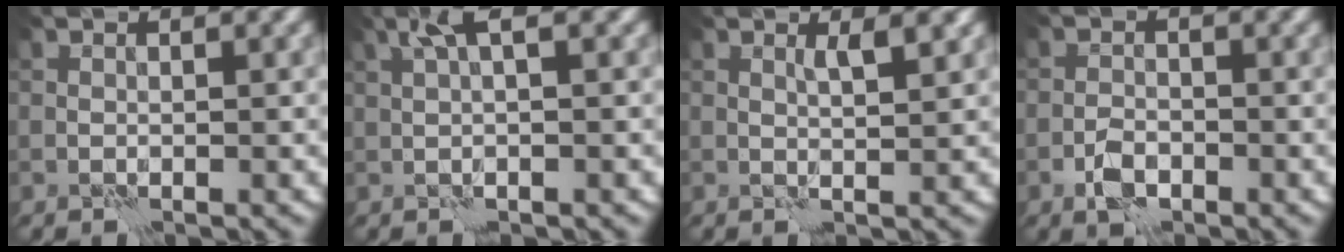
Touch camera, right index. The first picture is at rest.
{"total": 2.5, "force": [1.2, 0.3, 2.2], "torque": [-0.040, 0.008, 0.022]}
{"total": 1.7, "force": [1.0, 0.2, 1.3], "torque": [-0.018, 0.000, 0.013]}
{"total": 2.3, "force": [-1.4, 1.2, 1.5], "torque": [-0.027, 0.003, -0.030]}